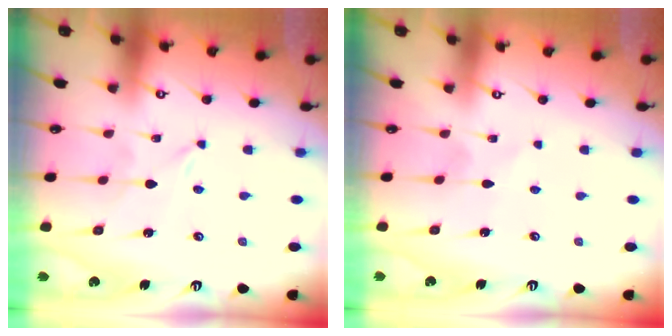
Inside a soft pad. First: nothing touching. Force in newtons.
{"total": 2.0, "press": 2.0, "slide": 0.3}